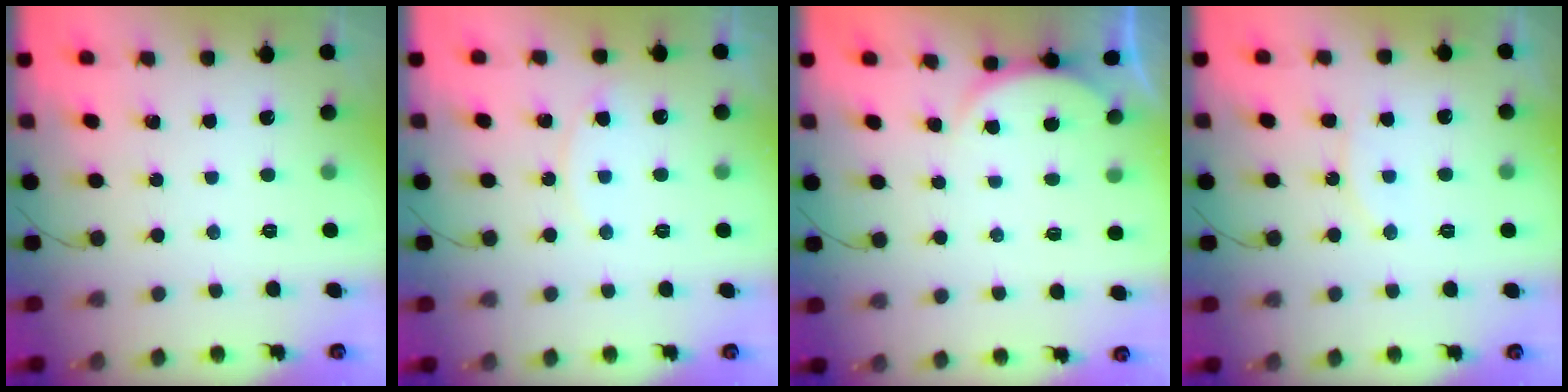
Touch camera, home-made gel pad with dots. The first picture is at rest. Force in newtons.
{"total": 5.7, "press": 5.6, "slide": 0.6}
{"total": 2.2, "press": 2.1, "slide": 0.5}
{"total": 8.7, "press": 8.7, "slide": 0.4}